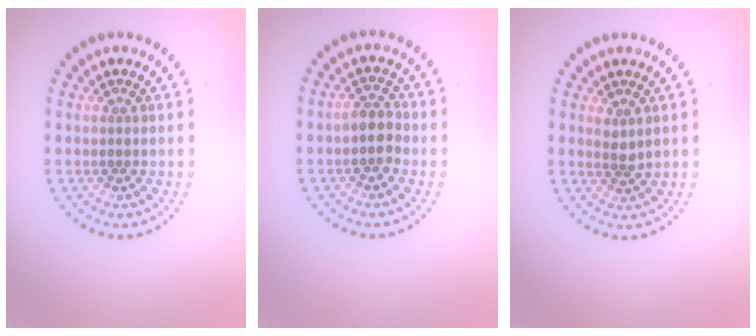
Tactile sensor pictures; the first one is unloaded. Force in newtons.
{"total": 2.0, "press": 1.8, "slide": 0.8}
{"total": 1.4, "press": 1.1, "slide": 0.8}